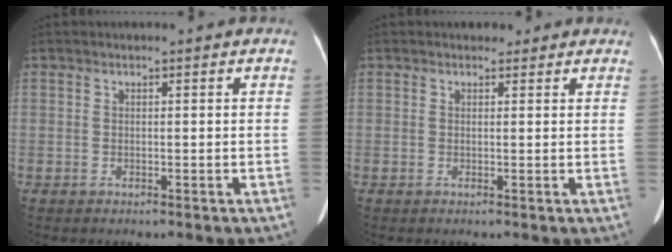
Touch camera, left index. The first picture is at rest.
{"total": 2.1, "force": [1.6, 1.3, 0.3], "torque": [0.004, 0.007, 0.015]}